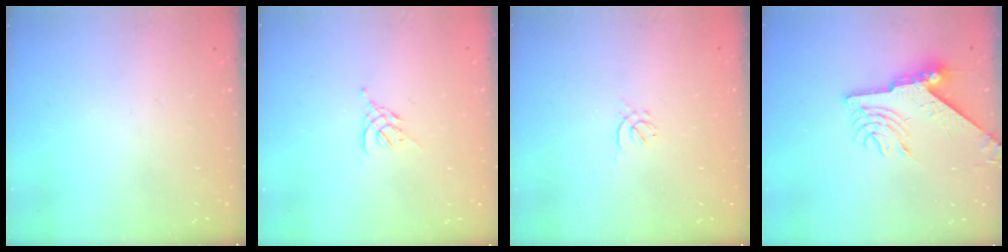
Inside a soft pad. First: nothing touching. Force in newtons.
{"total": 2.6, "press": 2.5, "slide": 0.7}
{"total": 0.7, "press": 0.5, "slide": 0.5}
{"total": 9.9, "press": 9.9, "slide": 0.8}